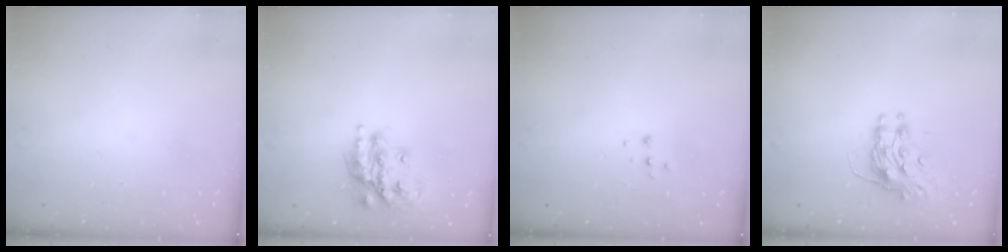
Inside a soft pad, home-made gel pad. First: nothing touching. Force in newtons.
{"total": 17.5, "press": 17.4, "slide": 1.4}
{"total": 4.9, "press": 4.9, "slide": 0.7}
{"total": 9.2, "press": 9.2, "slide": 0.5}